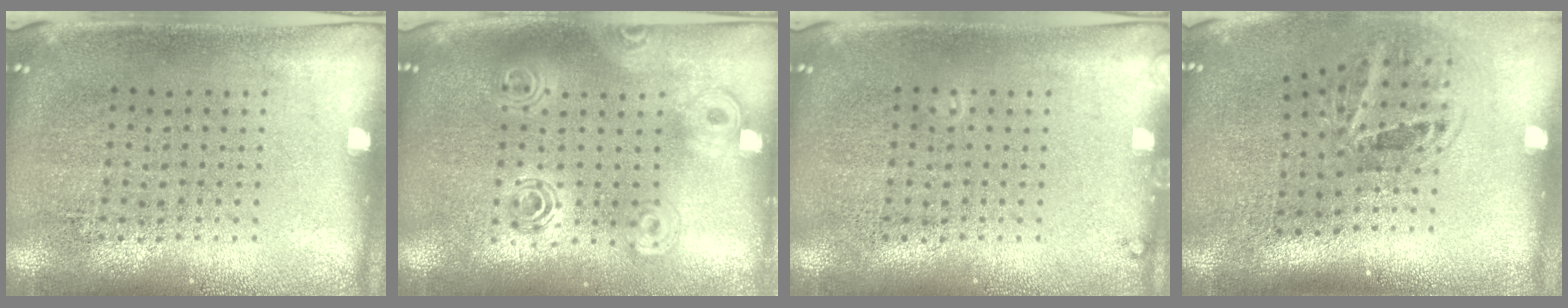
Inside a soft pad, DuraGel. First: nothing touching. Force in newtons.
{"total": 1.7, "press": 1.5, "slide": 0.8}
{"total": 0.6, "press": 0.6, "slide": 0.2}
{"total": 2.0, "press": 1.2, "slide": 1.5}